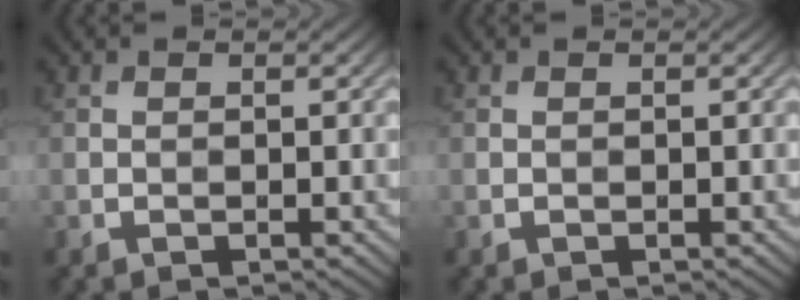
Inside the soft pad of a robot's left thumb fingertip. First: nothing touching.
{"total": 0.0}